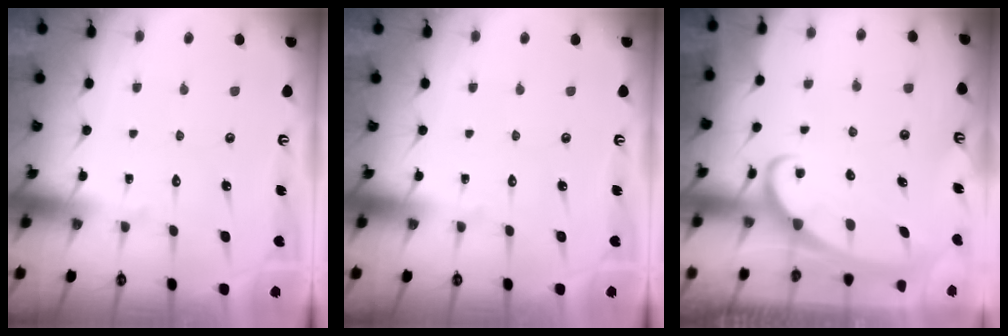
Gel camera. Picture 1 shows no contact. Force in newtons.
{"total": 0.0}
{"total": 2.2, "press": 2.2, "slide": 0.2}